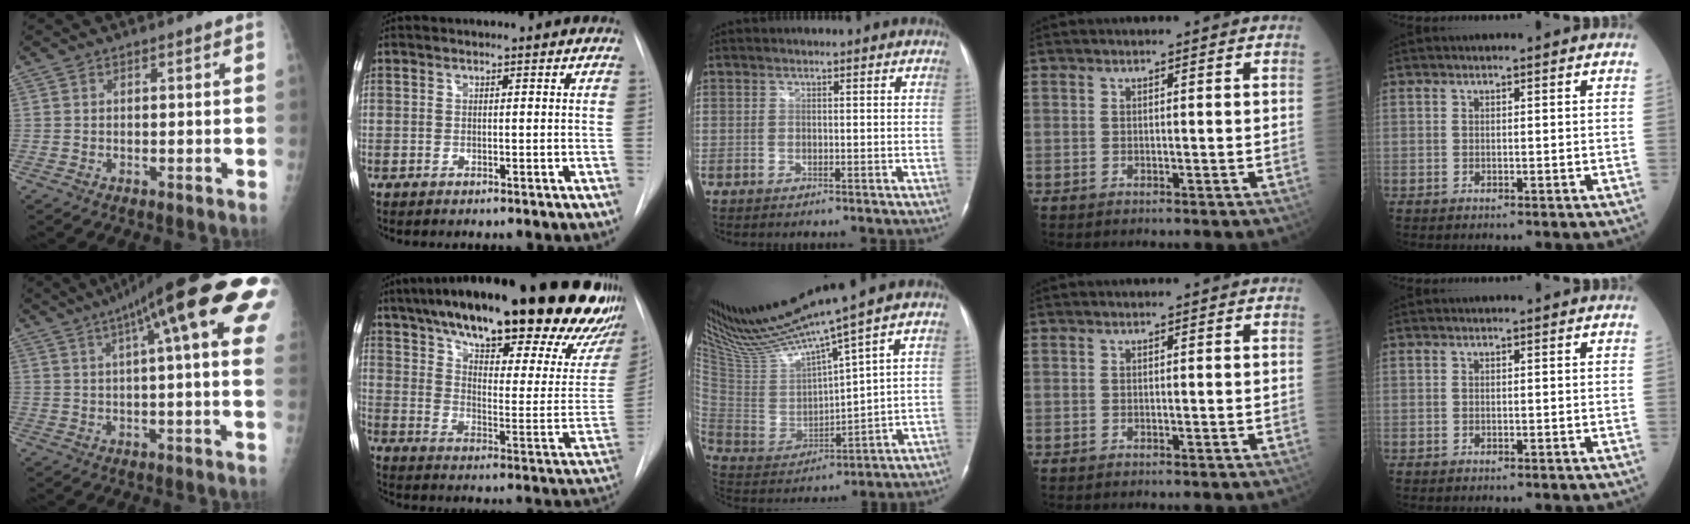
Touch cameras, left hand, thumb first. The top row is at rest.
{"thumb": {"total": 23.4, "force": [9.6, 4.4, 20.8], "torque": [-0.276, 0.034, 0.129]}, "index": {"total": 36.8, "force": [27.6, 8.0, 23.0], "torque": [-0.275, -0.029, 0.373]}, "middle": {"total": 16.7, "force": [13.9, -1.8, 9.0], "torque": [-0.172, -0.013, 0.272]}}